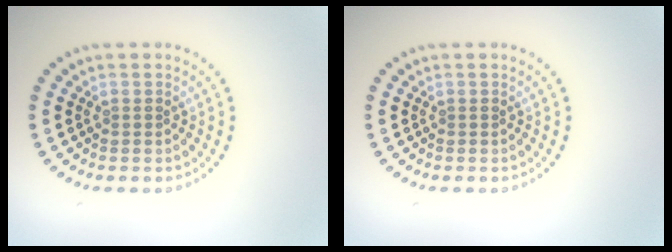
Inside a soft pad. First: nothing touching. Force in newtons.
{"total": 0.0}